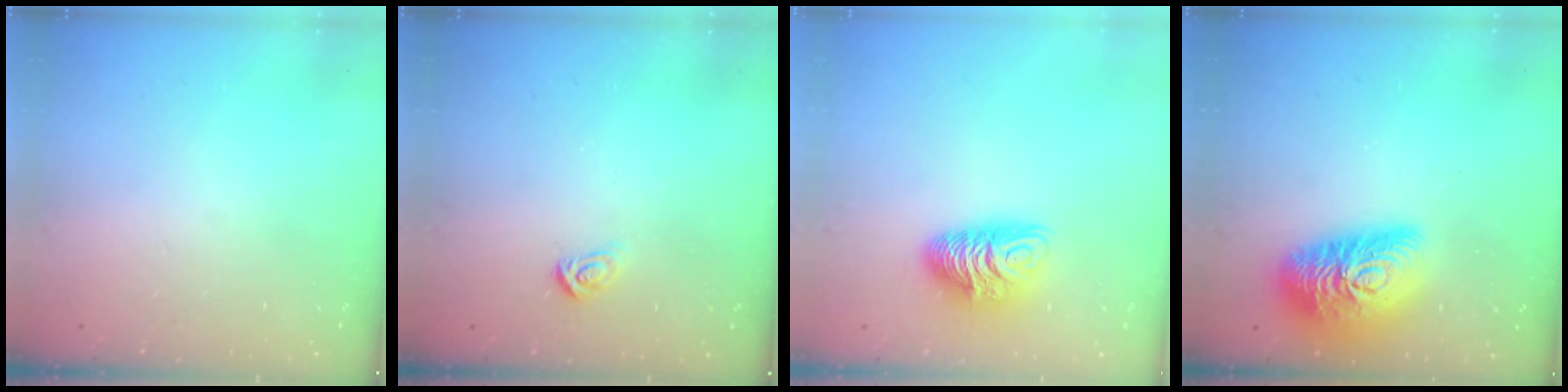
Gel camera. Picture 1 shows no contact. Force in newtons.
{"total": 3.2, "press": 3.2, "slide": 0.2}
{"total": 10.3, "press": 10.3, "slide": 0.4}
{"total": 18.7, "press": 18.6, "slide": 1.0}